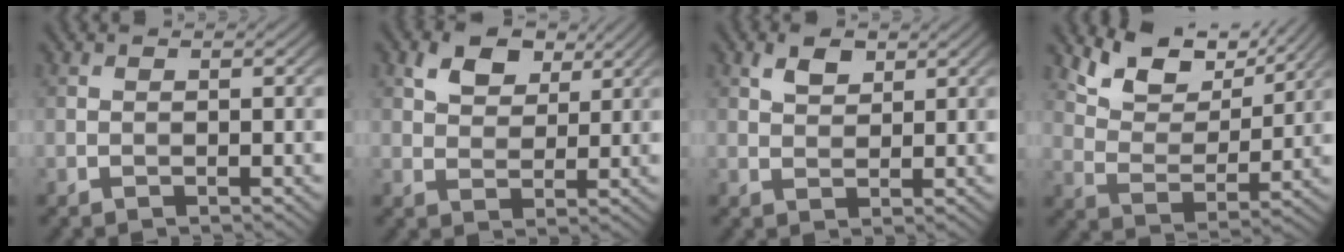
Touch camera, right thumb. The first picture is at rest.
{"total": 5.4, "force": [3.2, 3.2, 3.0], "torque": [-0.061, 0.002, 0.056]}
{"total": 2.7, "force": [1.7, 1.4, 1.7], "torque": [-0.036, 0.003, 0.033]}
{"total": 8.7, "force": [6.3, 3.8, 4.6], "torque": [-0.100, -0.008, 0.116]}